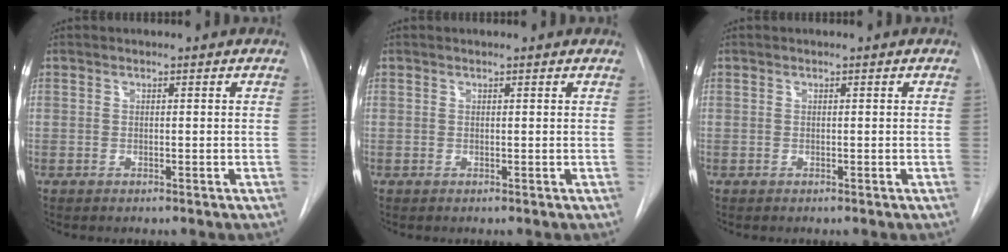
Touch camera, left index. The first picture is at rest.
{"total": 1.3, "force": [1.2, 0.3, 0.2], "torque": [-0.012, 0.007, 0.009]}
{"total": 0.0}